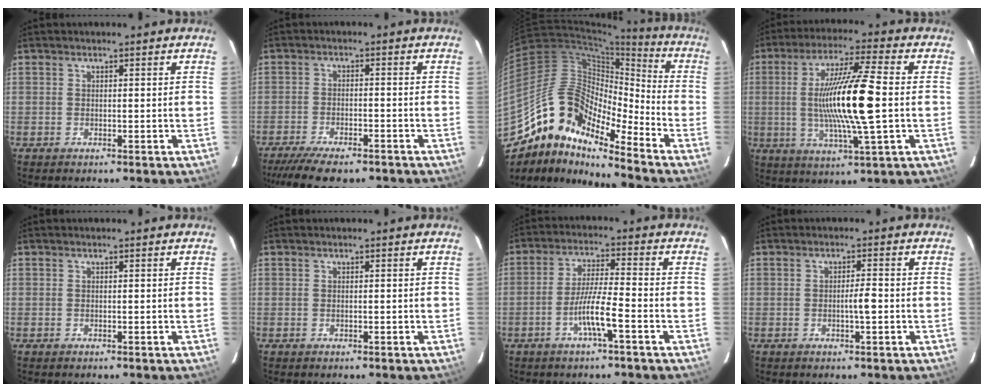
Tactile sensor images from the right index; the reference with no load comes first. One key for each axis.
{"total": 12.2, "fx": -9.8, "fy": 3.4, "fz": 6.4, "tx": -0.107, "ty": -0.011, "tz": -0.151}
{"total": 19.5, "fx": -13.6, "fy": 6.6, "fz": 12.2, "tx": -0.233, "ty": 0.046, "tz": -0.244}
{"total": 15.8, "fx": -0.5, "fy": 0.8, "fz": 15.8, "tx": -0.299, "ty": -0.003, "tz": -0.011}
{"total": 0.0}
{"total": 0.0}
{"total": 7.4, "fx": -3.1, "fy": 0.5, "fz": 6.7, "tx": -0.131, "ty": 0.007, "tz": -0.057}
{"total": 2.8, "fx": -0.5, "fy": 0.5, "fz": 2.7, "tx": -0.049, "ty": 0.002, "tz": -0.009}